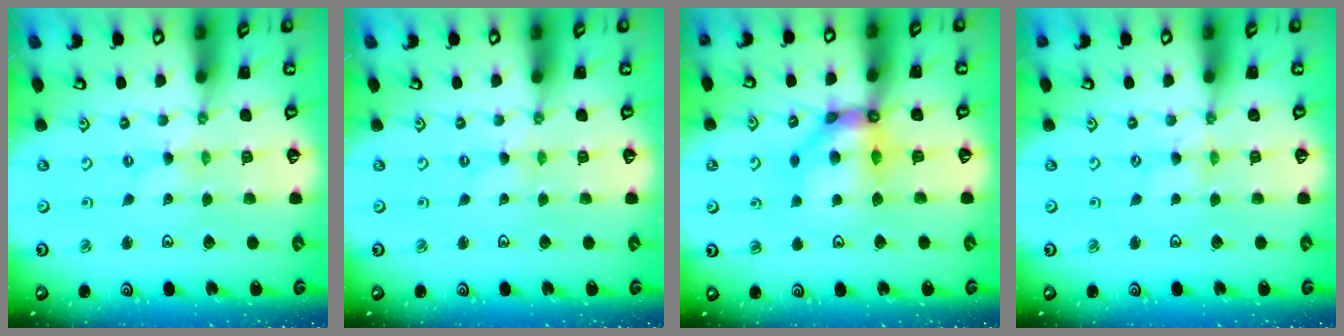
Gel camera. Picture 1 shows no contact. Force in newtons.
{"total": 0.0}
{"total": 11.1, "press": 11.1, "slide": 1.0}
{"total": 0.0}